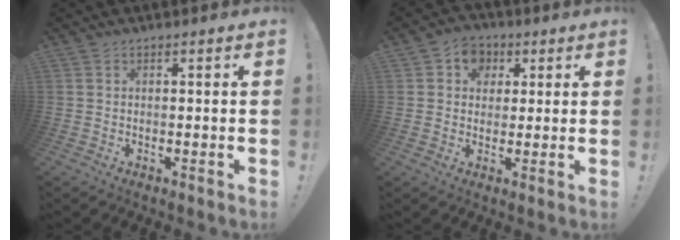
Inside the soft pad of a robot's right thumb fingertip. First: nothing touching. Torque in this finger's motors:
{"motor_torque": [0.00, 0.00, 0.00, 0.00, 0.00]}